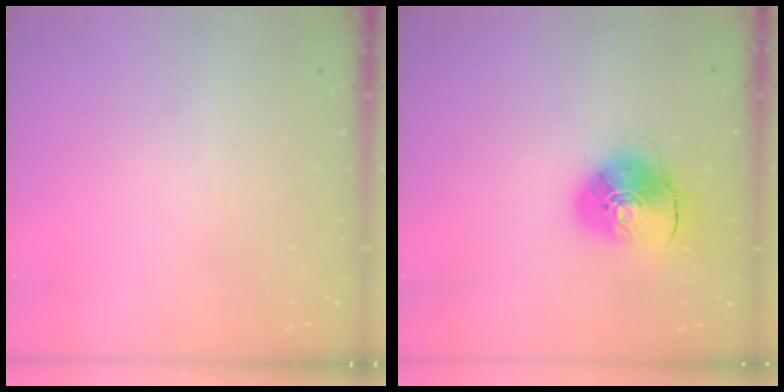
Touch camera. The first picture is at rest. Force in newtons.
{"total": 9.8, "press": 9.7, "slide": 1.4}